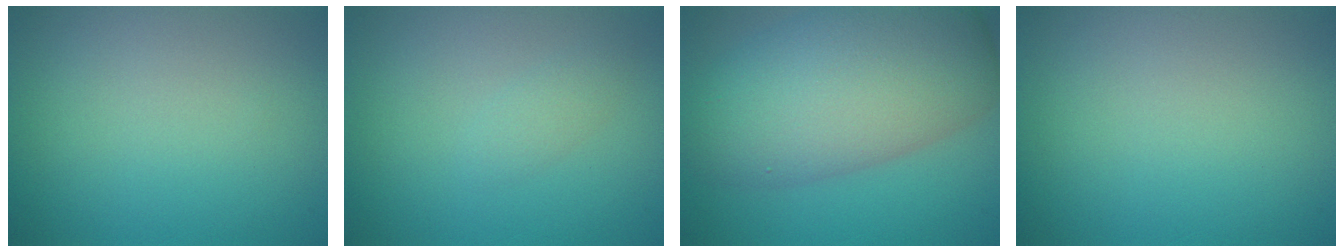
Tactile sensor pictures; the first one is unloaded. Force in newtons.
{"total": 1.0, "press": 1.0, "slide": 0.1}
{"total": 10.5, "press": 10.5, "slide": 0.1}
{"total": 0.0}